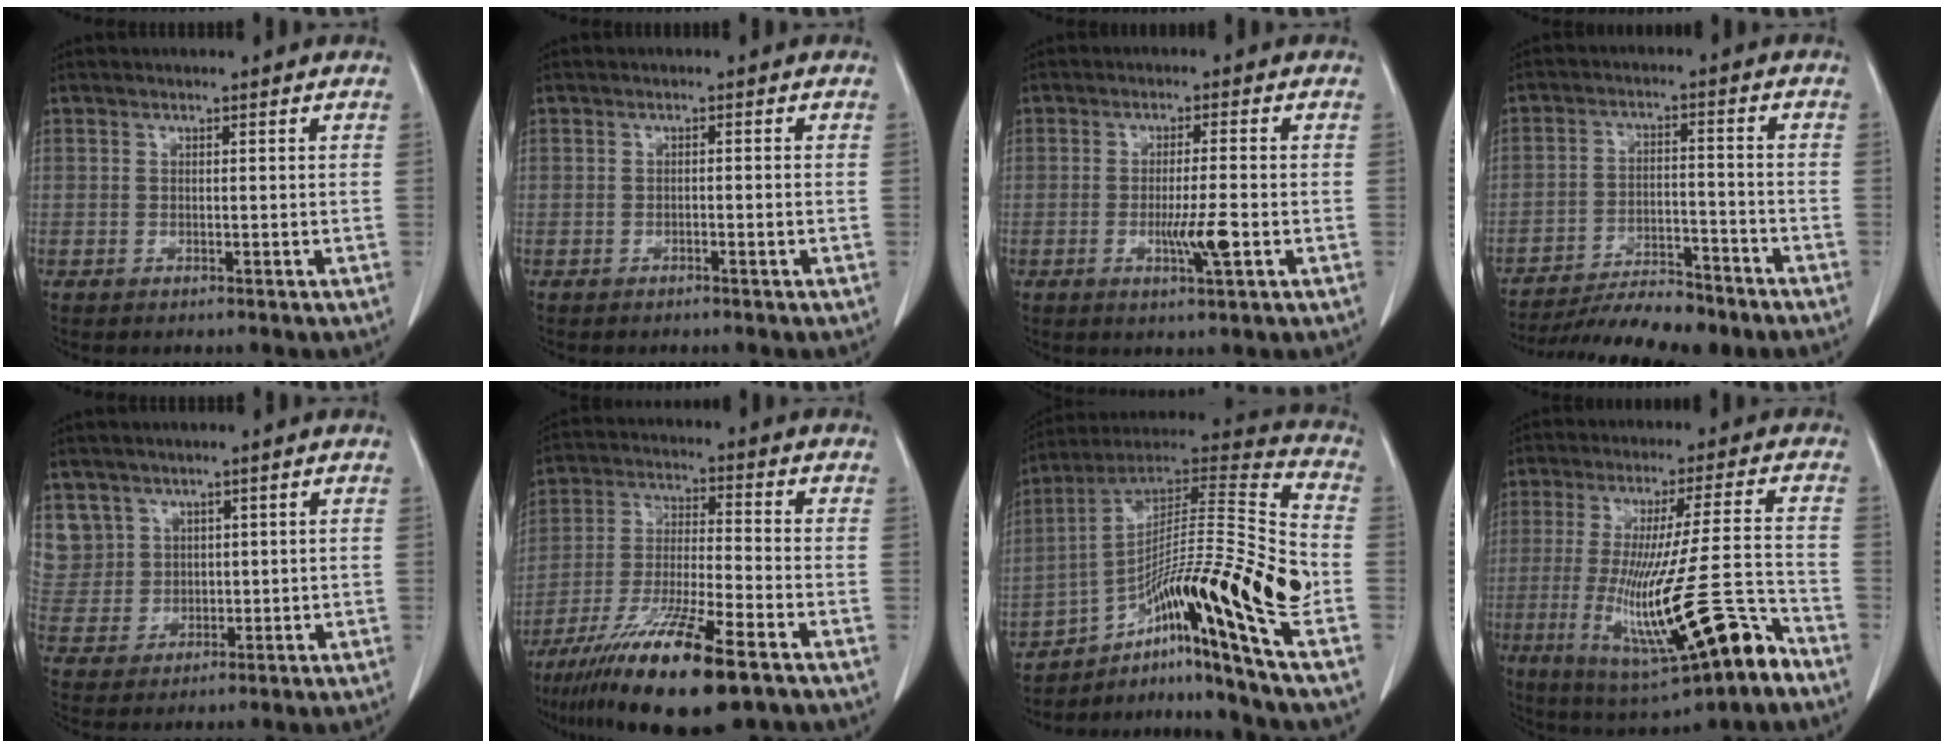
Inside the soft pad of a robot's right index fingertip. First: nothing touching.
{"total": 0.8, "force": [-0.4, 0.0, 0.7], "torque": [-0.010, 0.004, -0.003]}
{"total": 5.3, "force": [-1.4, 0.0, 5.1], "torque": [-0.089, -0.009, -0.023]}
{"total": 12.8, "force": [-11.4, 2.1, 5.3], "torque": [-0.078, 0.000, -0.181]}
{"total": 7.3, "force": [3.9, 6.1, -0.1], "torque": [0.003, 0.010, 0.090]}
{"total": 16.0, "force": [-10.0, 1.7, 12.4], "torque": [-0.233, -0.041, -0.181]}
{"total": 21.9, "force": [-9.4, -0.9, 19.8], "torque": [-0.316, 0.014, -0.156]}
{"total": 18.9, "force": [-7.6, 1.2, 17.3], "torque": [-0.306, -0.028, -0.115]}